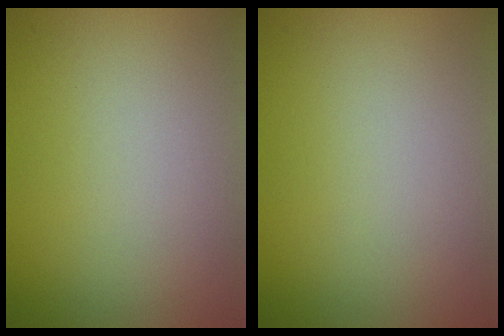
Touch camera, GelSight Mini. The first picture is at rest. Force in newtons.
{"total": 0.0}